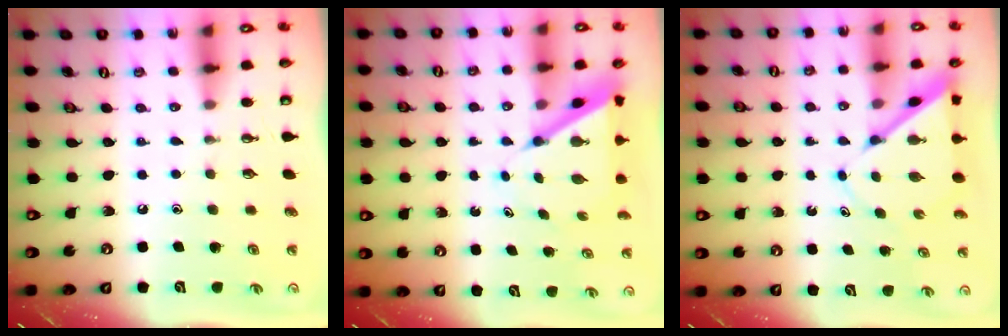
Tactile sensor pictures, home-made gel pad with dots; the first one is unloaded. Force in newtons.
{"total": 7.0, "press": 7.0, "slide": 0.6}
{"total": 6.1, "press": 6.0, "slide": 0.6}